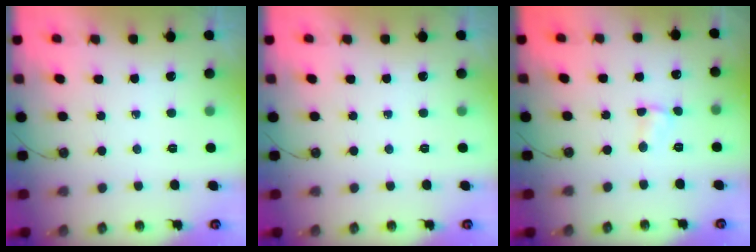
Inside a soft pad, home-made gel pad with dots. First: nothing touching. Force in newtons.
{"total": 0.0}
{"total": 1.5, "press": 1.5, "slide": 0.1}